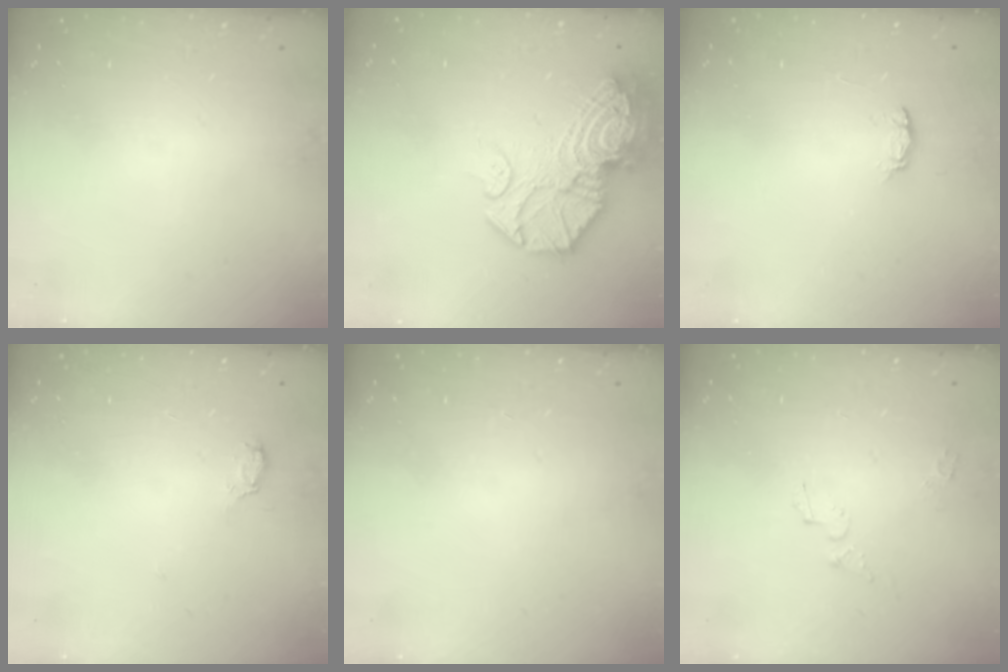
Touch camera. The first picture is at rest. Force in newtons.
{"total": 17.8, "press": 17.8, "slide": 1.8}
{"total": 2.5, "press": 2.5, "slide": 0.4}
{"total": 3.1, "press": 3.1, "slide": 0.4}
{"total": 1.2, "press": 1.2, "slide": 0.2}
{"total": 3.8, "press": 3.8, "slide": 0.4}